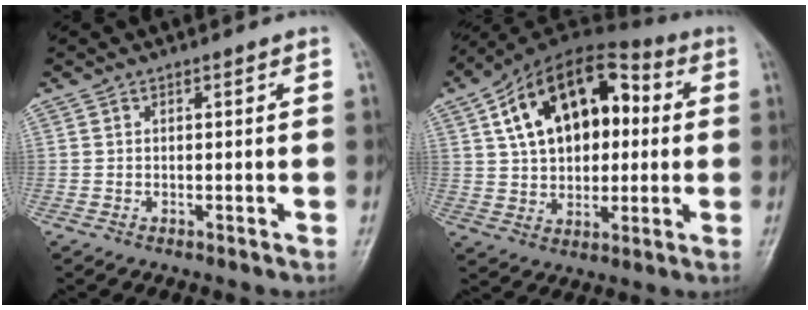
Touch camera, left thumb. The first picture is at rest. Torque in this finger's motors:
{"motor_torque": [0.31, 1.62, 2.07, -0.71, 0.51]}